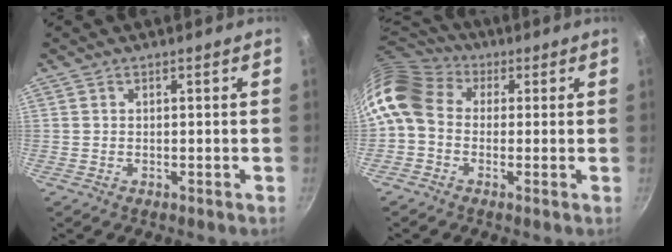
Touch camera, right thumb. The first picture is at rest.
{"total": 12.2, "force": [1.3, 9.7, 7.2], "torque": [-0.138, 0.026, 0.002]}